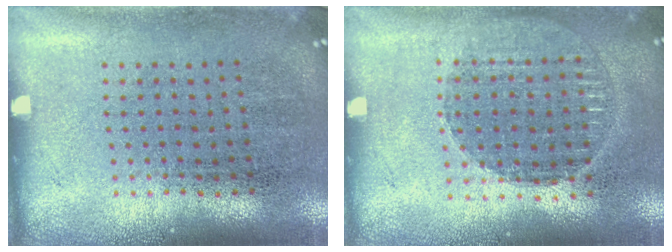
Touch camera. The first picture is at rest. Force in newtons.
{"total": 1.2, "press": 1.2, "slide": 0.3}